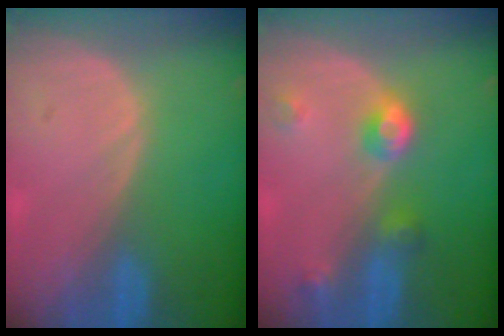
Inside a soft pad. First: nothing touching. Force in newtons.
{"total": 4.7, "press": 4.3, "slide": 2.0}